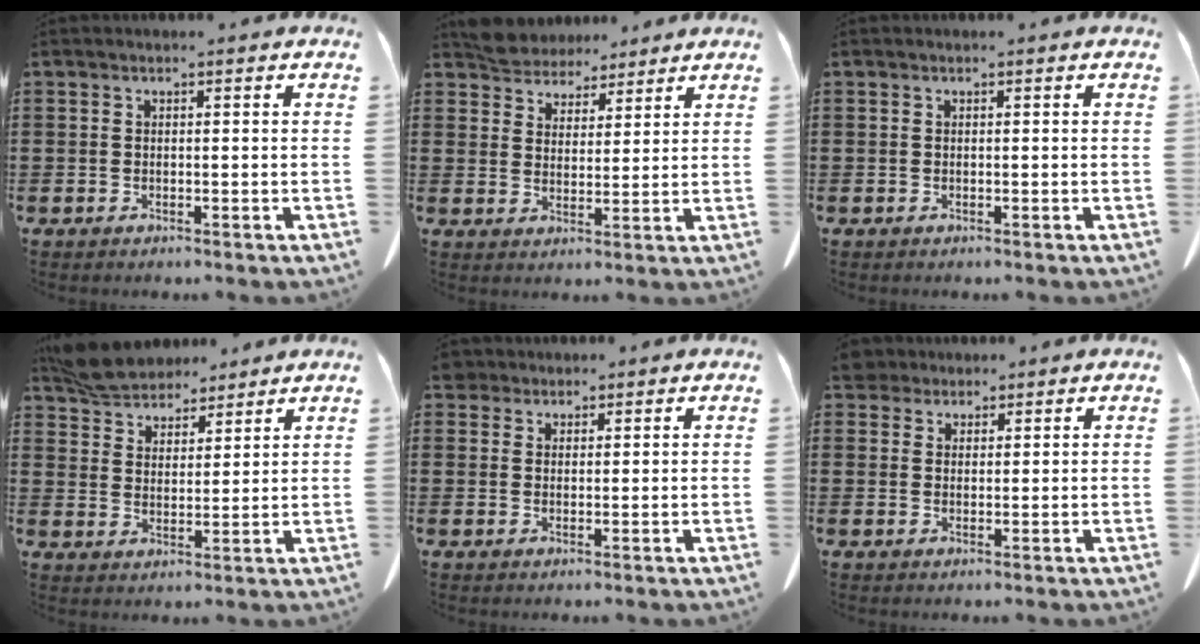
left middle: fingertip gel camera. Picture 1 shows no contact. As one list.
[{"total": 5.1, "force": [4.8, 1.5, 0.0], "torque": [-0.023, -0.017, 0.091]}, {"total": 0.0}, {"total": 6.6, "force": [6.1, 1.9, 1.2], "torque": [-0.050, -0.018, 0.118]}, {"total": 2.6, "force": [2.4, 1.1, 0.5], "torque": [-0.017, 0.004, 0.047]}, {"total": 3.1, "force": [2.9, 1.1, 0.3], "torque": [-0.009, -0.002, 0.055]}]